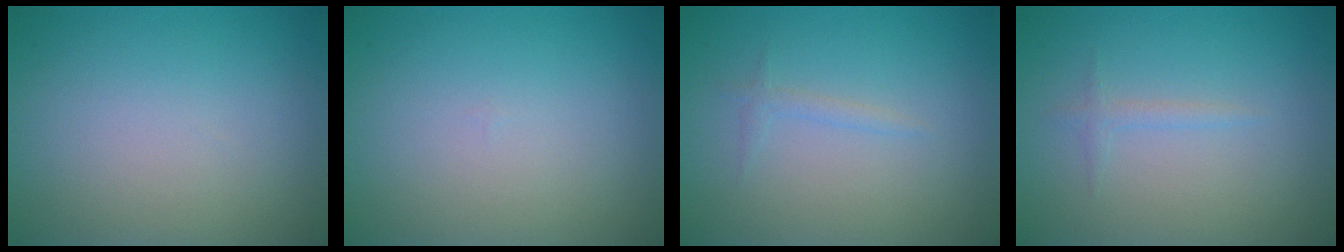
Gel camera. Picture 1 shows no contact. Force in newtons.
{"total": 0.0}
{"total": 0.8, "press": 0.8, "slide": 0.1}
{"total": 0.8, "press": 0.8, "slide": 0.0}